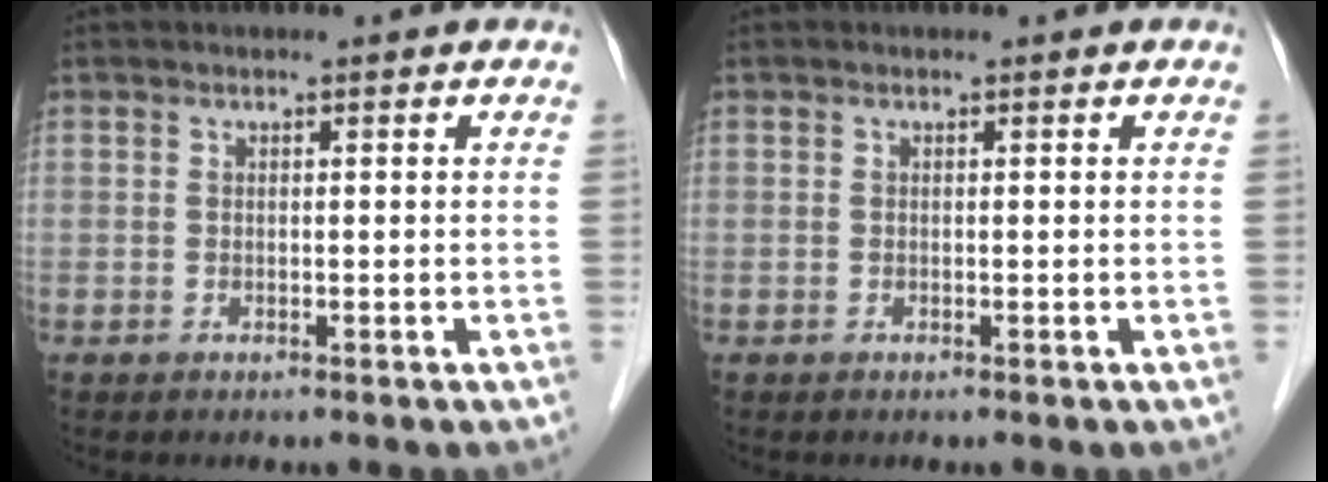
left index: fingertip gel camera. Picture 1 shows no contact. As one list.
[{"total": 0.0}]